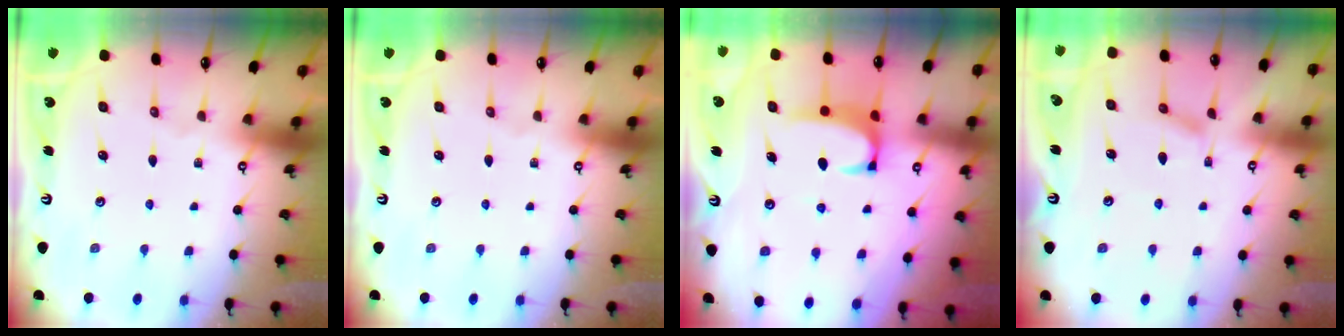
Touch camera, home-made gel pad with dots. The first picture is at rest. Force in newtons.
{"total": 0.0}
{"total": 1.9, "press": 1.9, "slide": 0.3}
{"total": 3.8, "press": 3.8, "slide": 0.7}